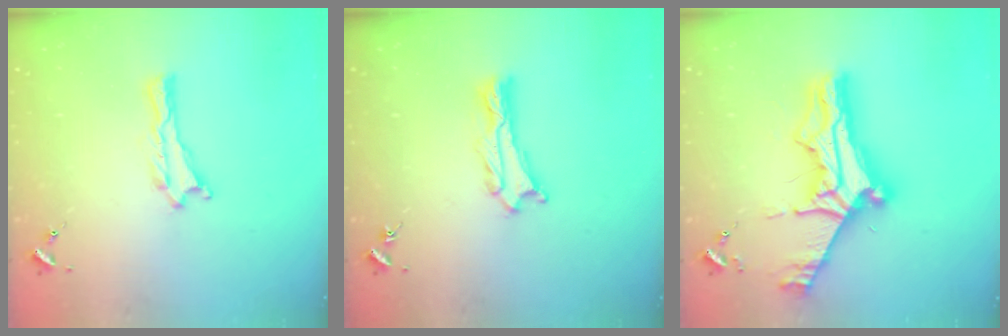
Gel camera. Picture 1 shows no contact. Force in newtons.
{"total": 1.2, "press": 1.2, "slide": 0.2}
{"total": 11.7, "press": 11.6, "slide": 1.2}